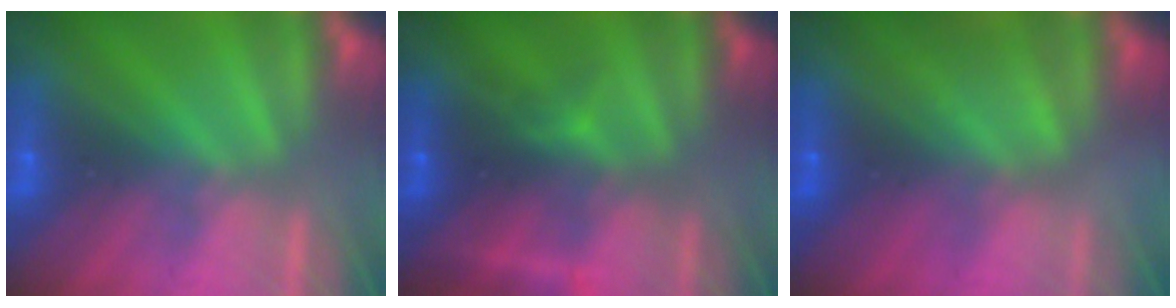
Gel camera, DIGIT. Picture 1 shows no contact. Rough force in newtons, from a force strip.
{"total": 2.5}
{"total": 1.4}